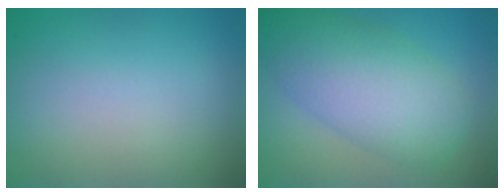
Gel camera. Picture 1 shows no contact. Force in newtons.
{"total": 7.9, "press": 7.9, "slide": 0.3}